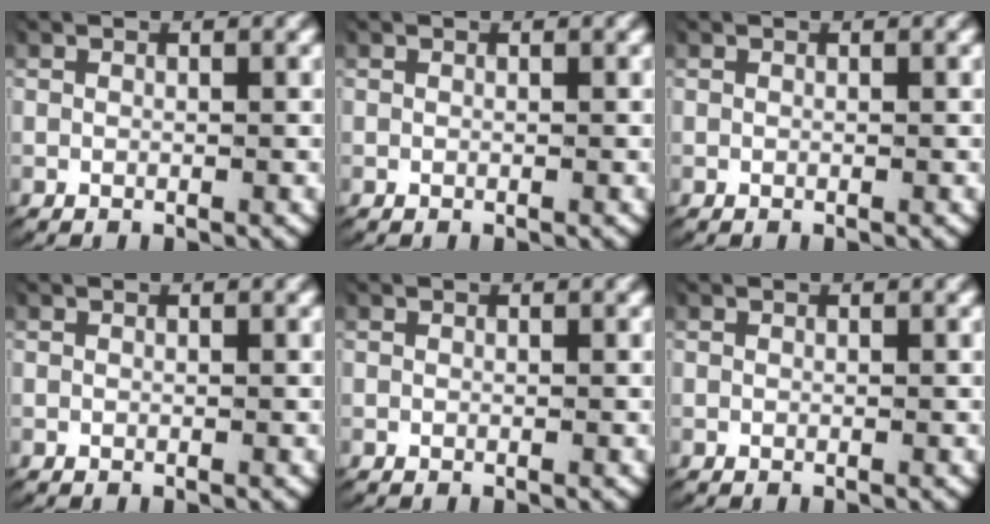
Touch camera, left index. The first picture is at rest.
{"total": 0.0}
{"total": 0.0}
{"total": 0.0}
{"total": 0.0}
{"total": 0.0}